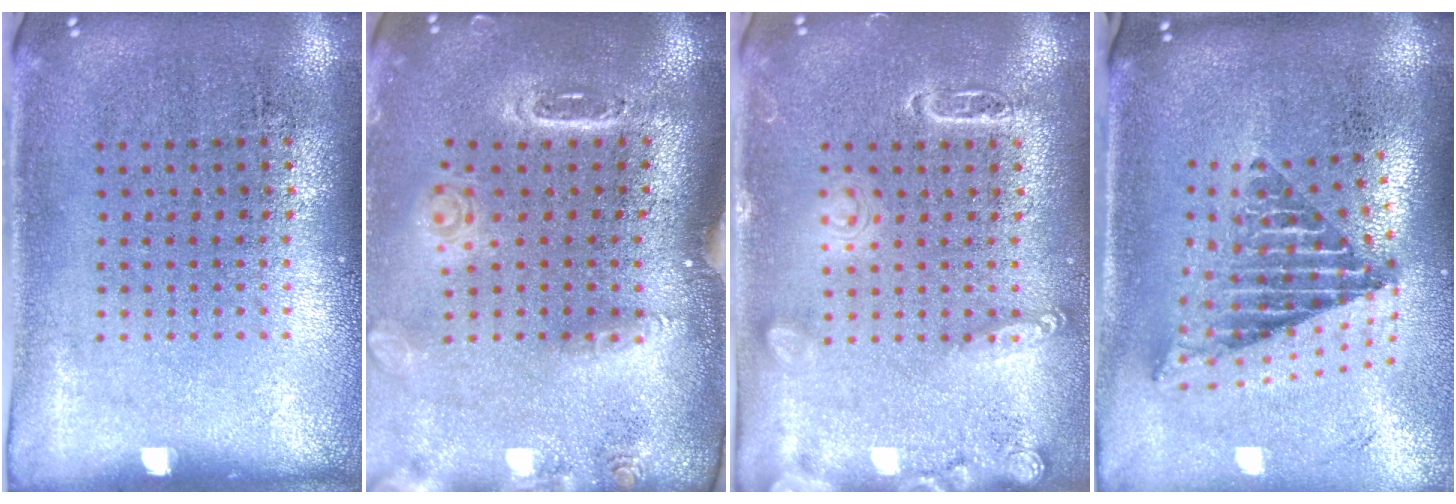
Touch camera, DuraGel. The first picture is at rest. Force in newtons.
{"total": 1.6, "press": 1.6, "slide": 0.5}
{"total": 2.7, "press": 2.7, "slide": 0.3}
{"total": 2.5, "press": 1.7, "slide": 1.8}